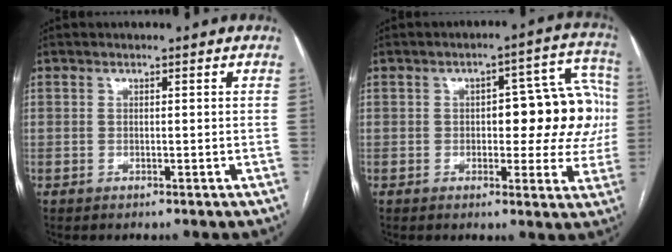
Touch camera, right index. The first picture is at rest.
{"total": 12.6, "force": [0.4, 5.4, 11.4], "torque": [-0.119, 0.039, 0.009]}